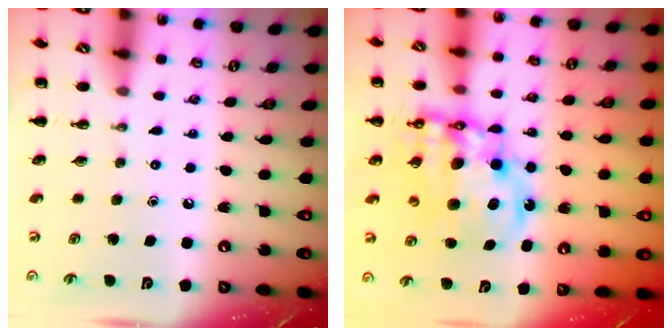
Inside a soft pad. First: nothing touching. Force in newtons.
{"total": 16.1, "press": 15.7, "slide": 3.6}